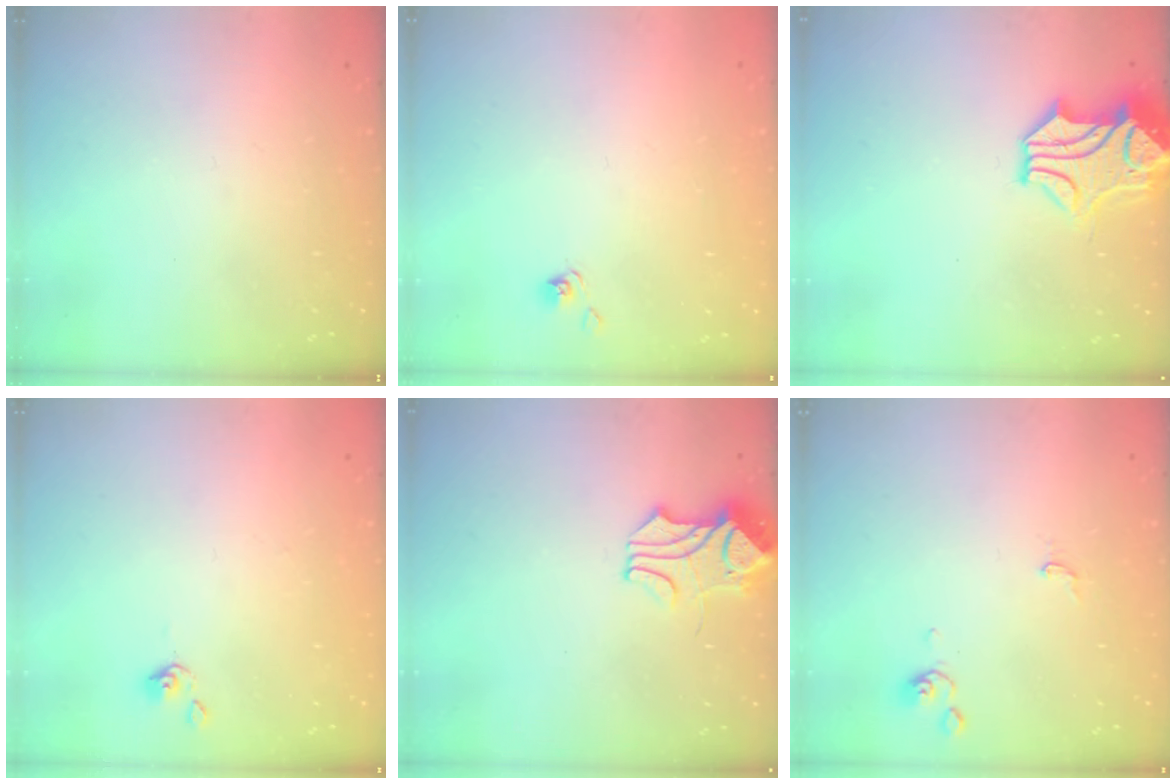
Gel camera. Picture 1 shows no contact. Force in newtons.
{"total": 4.1, "press": 4.1, "slide": 0.2}
{"total": 1.5, "press": 1.2, "slide": 1.0}
{"total": 0.0}
{"total": 2.0, "press": 1.8, "slide": 0.7}
{"total": 2.2, "press": 2.2, "slide": 0.3}